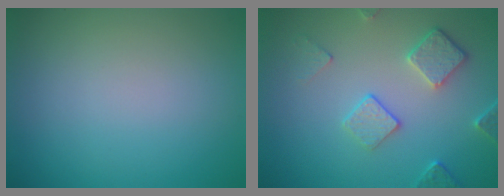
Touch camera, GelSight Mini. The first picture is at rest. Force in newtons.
{"total": 3.7, "press": 3.2, "slide": 2.0}